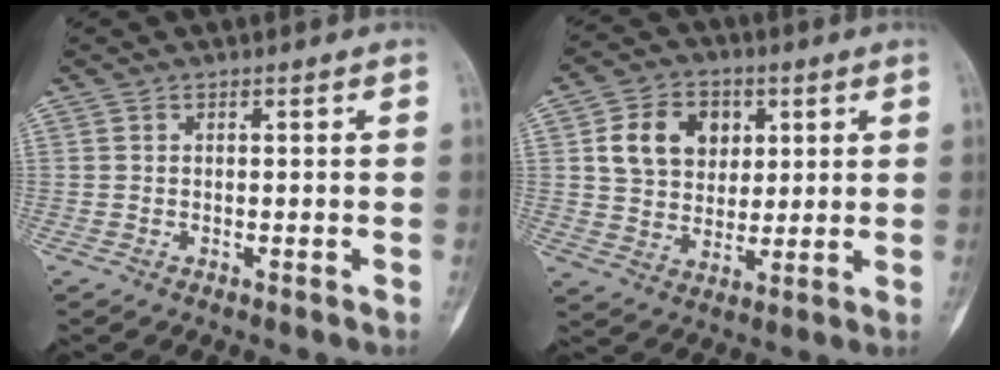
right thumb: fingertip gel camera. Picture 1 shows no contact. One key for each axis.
{"total": 11.8, "fx": 3.4, "fy": 9.3, "fz": 6.4, "tx": -0.070, "ty": -0.004, "tz": 0.062}